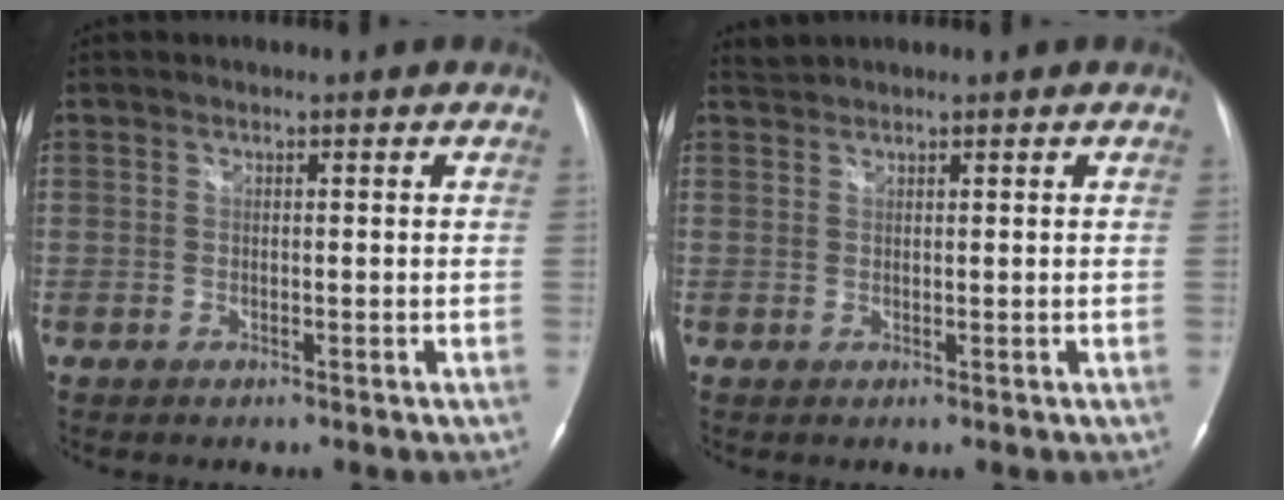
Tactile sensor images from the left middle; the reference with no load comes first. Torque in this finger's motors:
{"motor_torque": [0.04, 0.07, -0.12, -0.01]}